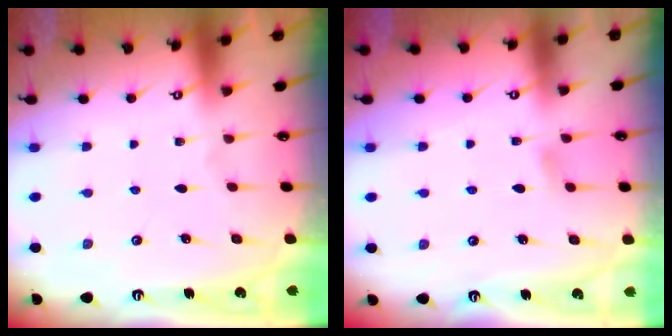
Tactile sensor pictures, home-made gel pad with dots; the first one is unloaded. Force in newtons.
{"total": 4.4, "press": 4.3, "slide": 0.6}